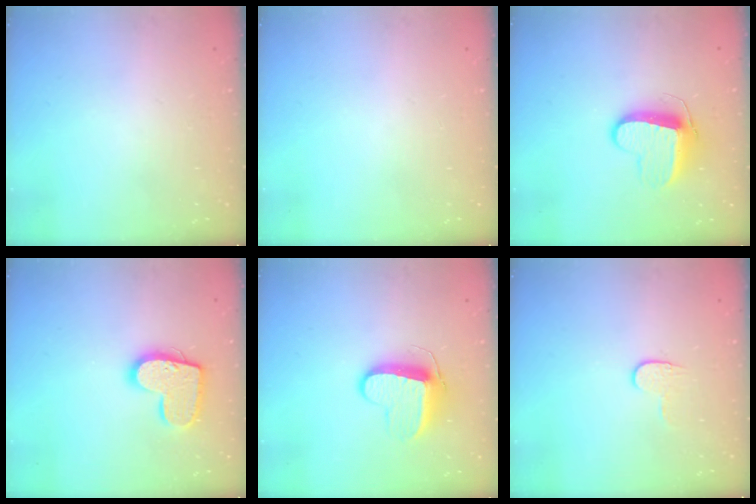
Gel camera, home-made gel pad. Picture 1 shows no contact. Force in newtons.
{"total": 0.0}
{"total": 10.0, "press": 10.0, "slide": 0.5}
{"total": 14.3, "press": 14.3, "slide": 0.8}
{"total": 10.3, "press": 10.3, "slide": 0.4}
{"total": 3.7, "press": 3.6, "slide": 0.4}